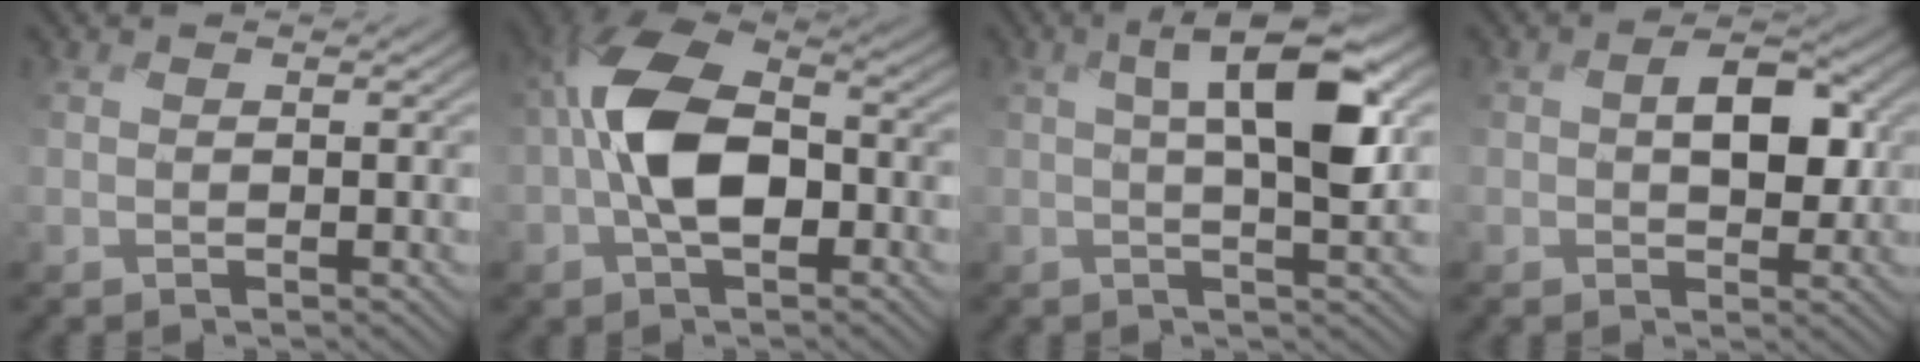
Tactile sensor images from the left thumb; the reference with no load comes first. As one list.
[{"total": 11.3, "force": [-1.6, 6.6, 9.0], "torque": [-0.191, 0.019, -0.050]}, {"total": 7.8, "force": [1.9, 1.8, 7.3], "torque": [-0.122, 0.010, 0.022]}, {"total": 5.4, "force": [0.6, 3.3, 4.2], "torque": [-0.066, 0.004, 0.004]}]